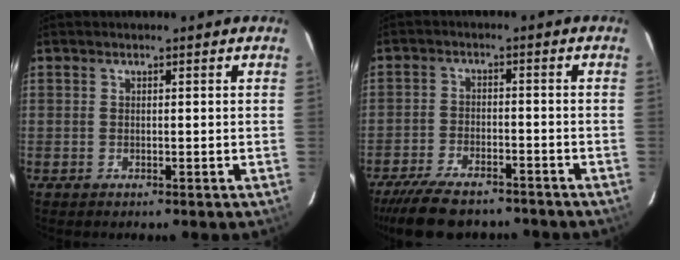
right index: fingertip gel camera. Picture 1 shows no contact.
{"total": 12.9, "force": [-10.8, 4.3, 5.6], "torque": [-0.131, -0.014, -0.170]}